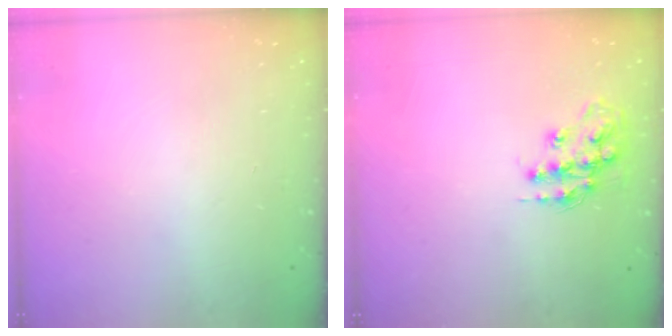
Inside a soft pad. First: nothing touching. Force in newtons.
{"total": 13.3, "press": 13.3, "slide": 0.8}